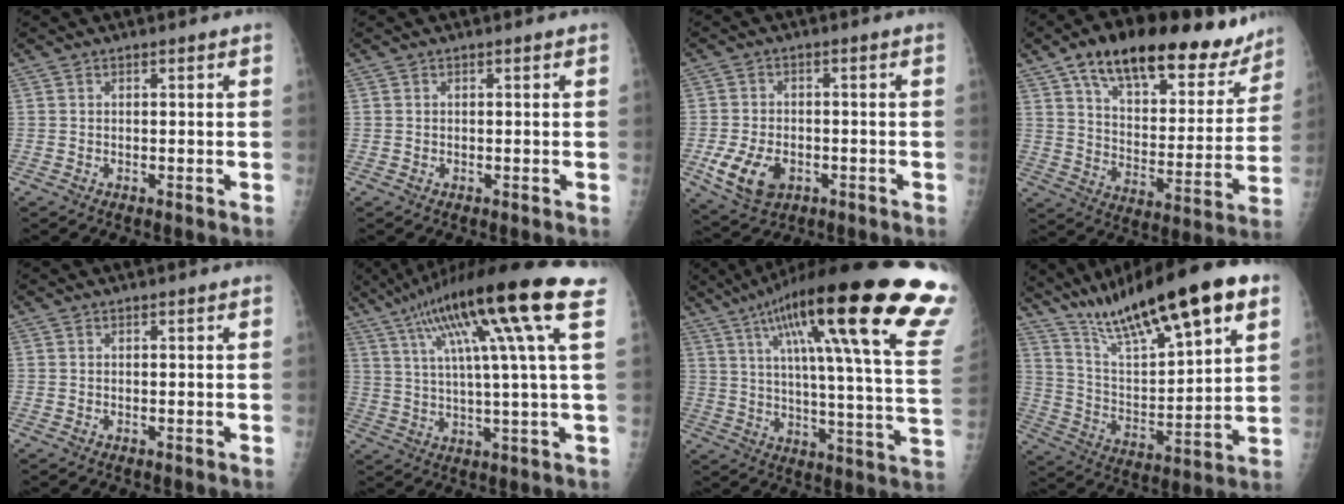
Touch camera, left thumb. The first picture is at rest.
{"total": 0.0}
{"total": 8.9, "force": [-3.0, 5.9, 5.9], "torque": [-0.108, 0.004, -0.044]}
{"total": 26.4, "force": [18.1, 11.4, 15.5], "torque": [-0.194, -0.048, 0.274]}
{"total": 0.0}
{"total": 19.5, "force": [9.4, 0.5, 17.0], "torque": [-0.279, -0.002, 0.149]}
{"total": 34.1, "force": [20.5, 4.7, 26.9], "torque": [-0.317, -0.056, 0.290]}
{"total": 24.6, "force": [15.1, 6.0, 18.5], "torque": [-0.288, -0.034, 0.259]}